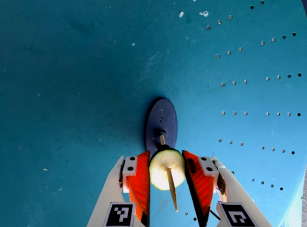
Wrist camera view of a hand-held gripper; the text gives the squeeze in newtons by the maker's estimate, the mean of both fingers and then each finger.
{"total": 13.3, "left": 13.7, "right": 13.0}